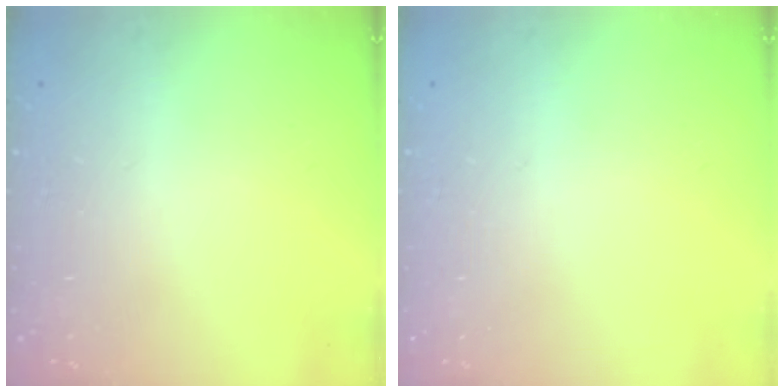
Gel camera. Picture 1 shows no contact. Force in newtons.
{"total": 0.0}